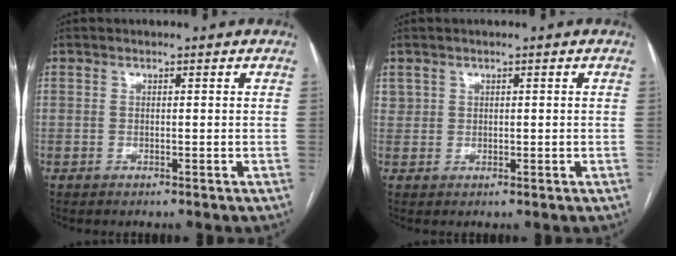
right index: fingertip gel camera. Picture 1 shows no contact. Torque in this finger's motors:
{"motor_torque": [-0.19, 0.13, 0.01, 0.00]}